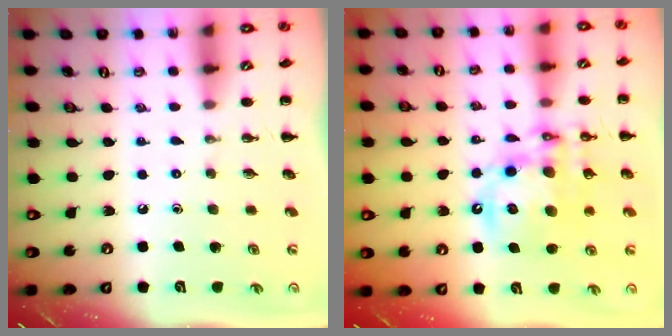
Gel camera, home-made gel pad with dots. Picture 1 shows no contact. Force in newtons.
{"total": 16.1, "press": 15.7, "slide": 3.6}